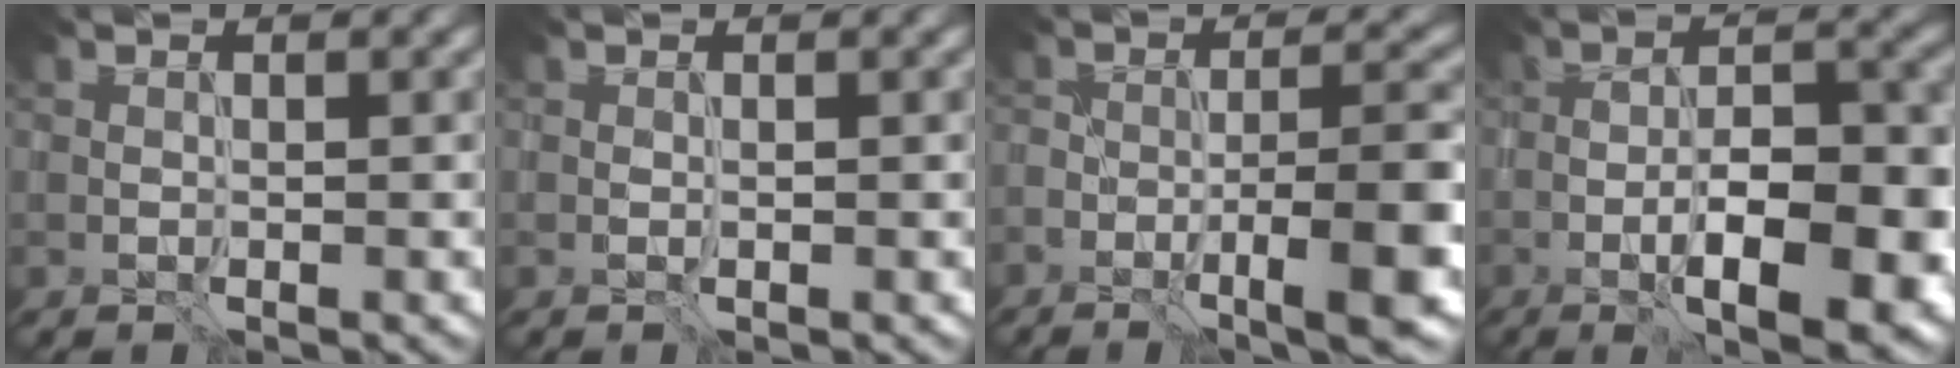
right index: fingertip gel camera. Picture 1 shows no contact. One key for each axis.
{"total": 0.0}
{"total": 6.6, "fx": -3.9, "fy": 1.3, "fz": 5.2, "tx": -0.069, "ty": 0.005, "tz": -0.060}
{"total": 8.6, "fx": -2.9, "fy": 2.9, "fz": 7.6, "tx": -0.114, "ty": -0.001, "tz": -0.042}